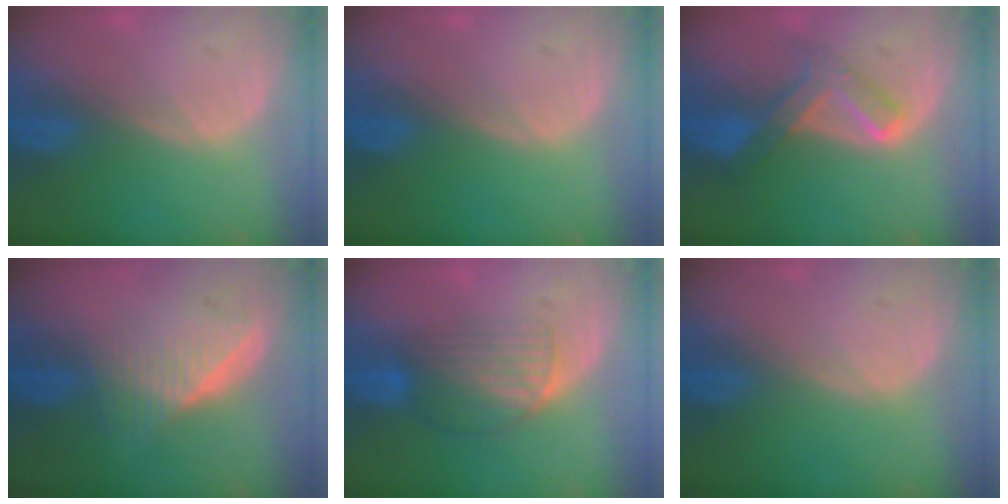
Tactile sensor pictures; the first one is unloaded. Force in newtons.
{"total": 0.0}
{"total": 6.5, "press": 5.9, "slide": 2.6}
{"total": 6.5, "press": 5.9, "slide": 2.9}
{"total": 6.8, "press": 6.0, "slide": 3.3}
{"total": 0.0}